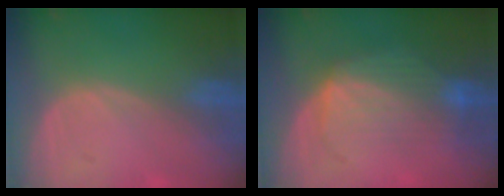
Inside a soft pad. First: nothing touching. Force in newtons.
{"total": 7.4, "press": 7.3, "slide": 1.4}